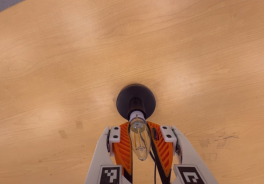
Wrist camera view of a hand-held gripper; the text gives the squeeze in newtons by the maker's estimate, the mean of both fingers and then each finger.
{"total": 18.8, "left": 18.2, "right": 19.5}